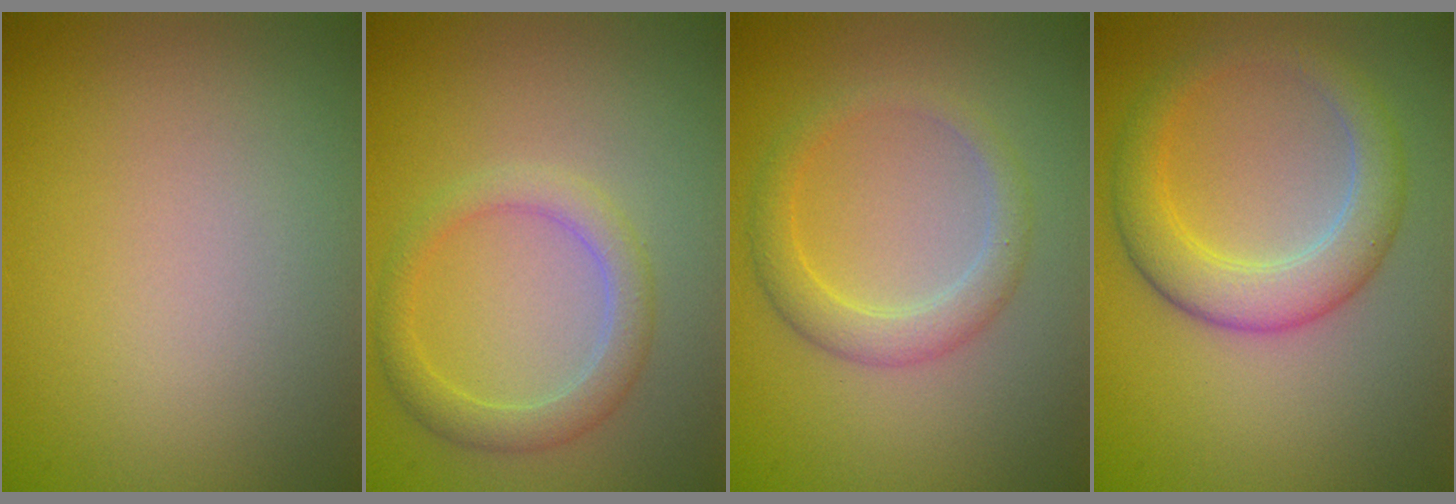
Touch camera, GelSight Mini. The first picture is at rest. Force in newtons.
{"total": 2.8, "press": 2.8, "slide": 0.1}
{"total": 2.8, "press": 2.8, "slide": 0.3}
{"total": 4.5, "press": 4.5, "slide": 0.1}